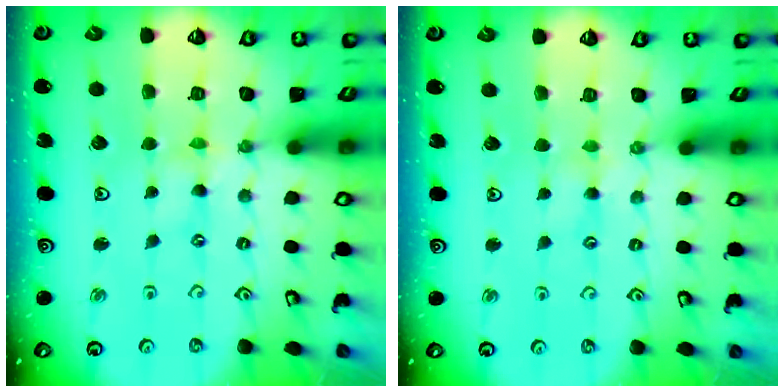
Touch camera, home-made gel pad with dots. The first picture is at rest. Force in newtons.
{"total": 2.2, "press": 2.2, "slide": 0.3}